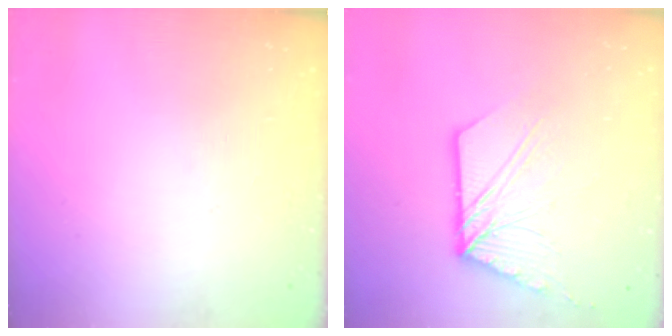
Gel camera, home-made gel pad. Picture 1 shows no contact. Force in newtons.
{"total": 12.9, "press": 12.8, "slide": 1.4}